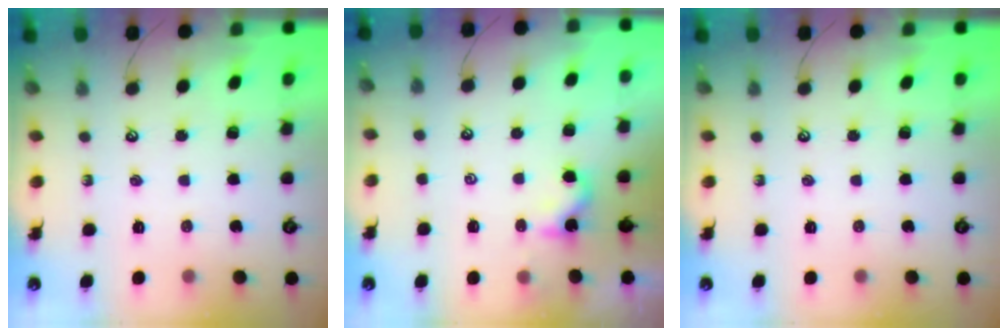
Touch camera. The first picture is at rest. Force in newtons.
{"total": 1.2, "press": 1.1, "slide": 0.1}
{"total": 0.0}